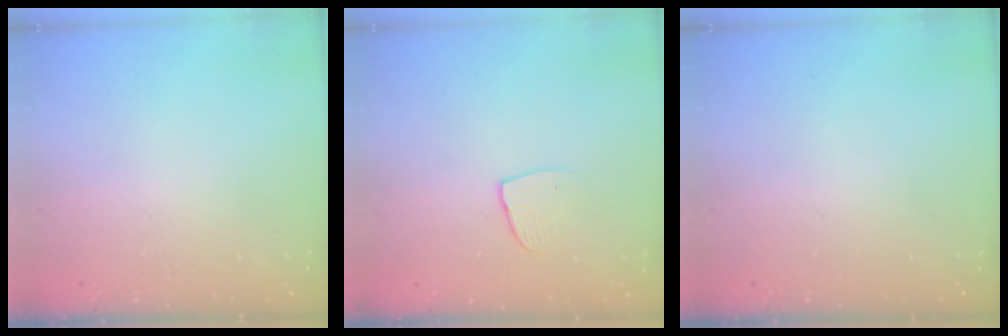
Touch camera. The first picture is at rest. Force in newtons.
{"total": 6.4, "press": 6.4, "slide": 0.3}
{"total": 0.0}